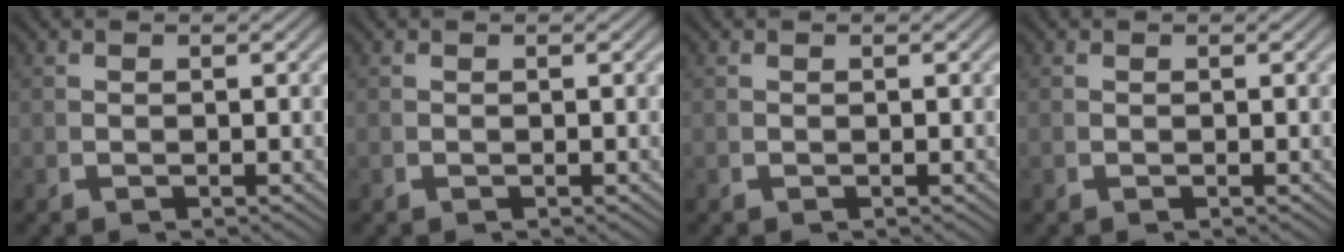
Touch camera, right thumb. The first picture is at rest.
{"total": 0.0}
{"total": 0.0}
{"total": 0.0}